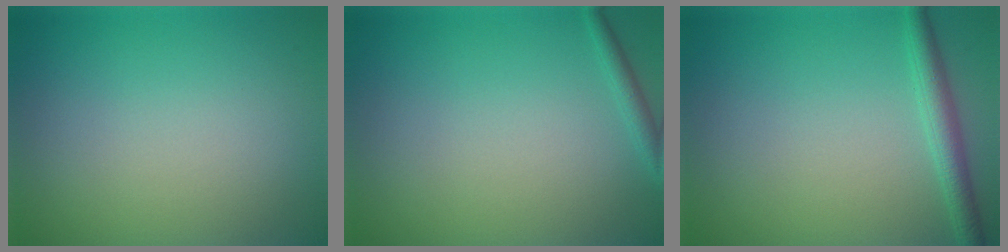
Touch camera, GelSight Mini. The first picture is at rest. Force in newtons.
{"total": 1.2, "press": 1.1, "slide": 0.1}
{"total": 2.5, "press": 2.5, "slide": 0.1}